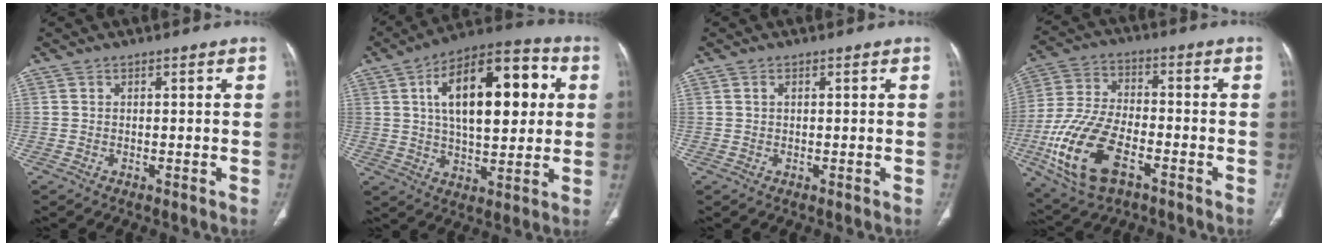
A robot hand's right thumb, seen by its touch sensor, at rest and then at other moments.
{"total": 21.5, "force": [5.0, 10.3, 18.2], "torque": [-0.255, 0.014, 0.070]}
{"total": 0.7, "force": [0.2, 0.4, 0.5], "torque": [-0.011, 0.003, 0.005]}
{"total": 17.3, "force": [-6.8, 8.8, 13.2], "torque": [-0.277, 0.015, -0.125]}